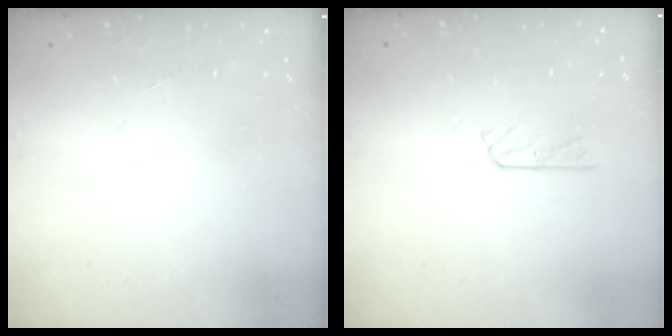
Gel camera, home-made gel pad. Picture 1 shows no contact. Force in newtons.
{"total": 3.8, "press": 3.8, "slide": 0.5}